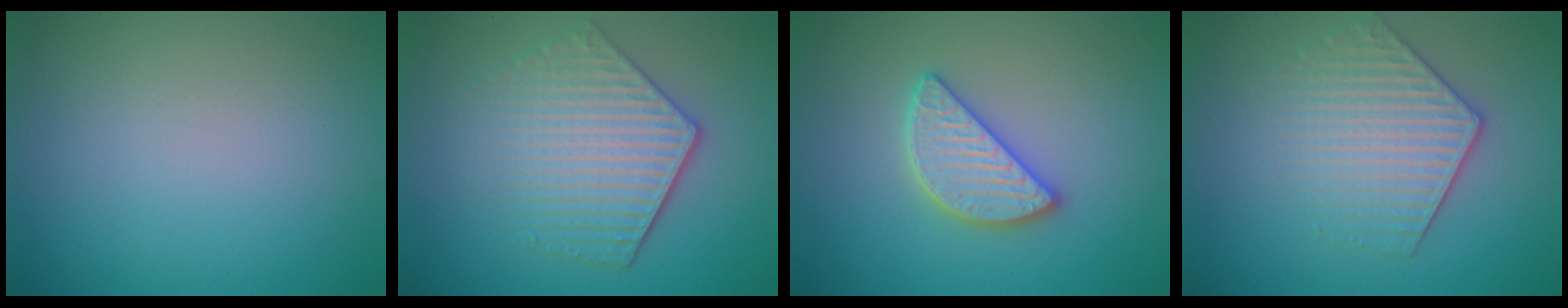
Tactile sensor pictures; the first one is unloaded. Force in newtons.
{"total": 5.3, "press": 4.1, "slide": 3.3}
{"total": 3.3, "press": 3.3, "slide": 0.3}
{"total": 4.0, "press": 3.5, "slide": 1.8}